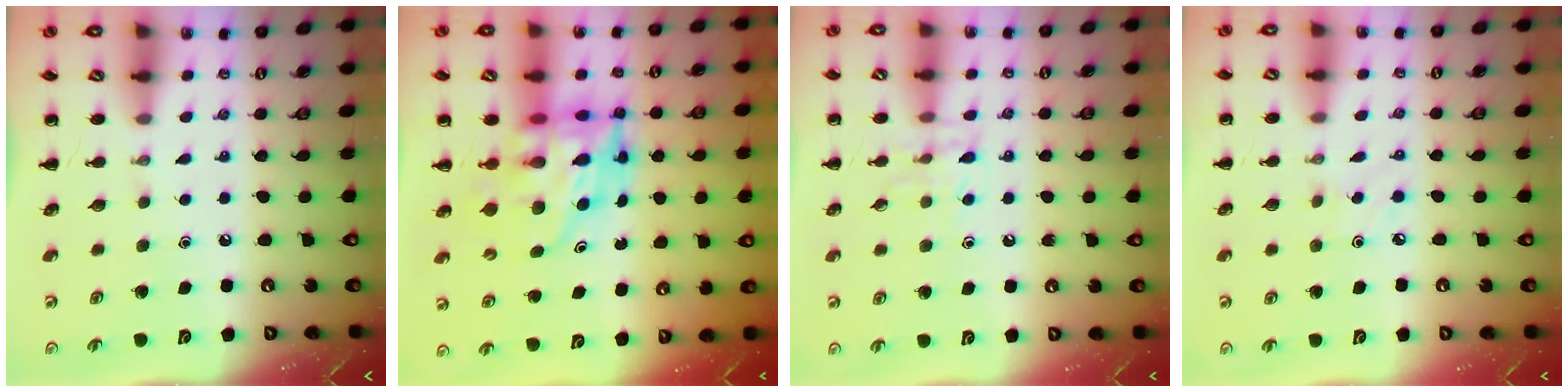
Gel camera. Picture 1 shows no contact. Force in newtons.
{"total": 12.1, "press": 11.5, "slide": 3.6}
{"total": 6.5, "press": 6.4, "slide": 0.7}
{"total": 2.7, "press": 2.5, "slide": 0.9}